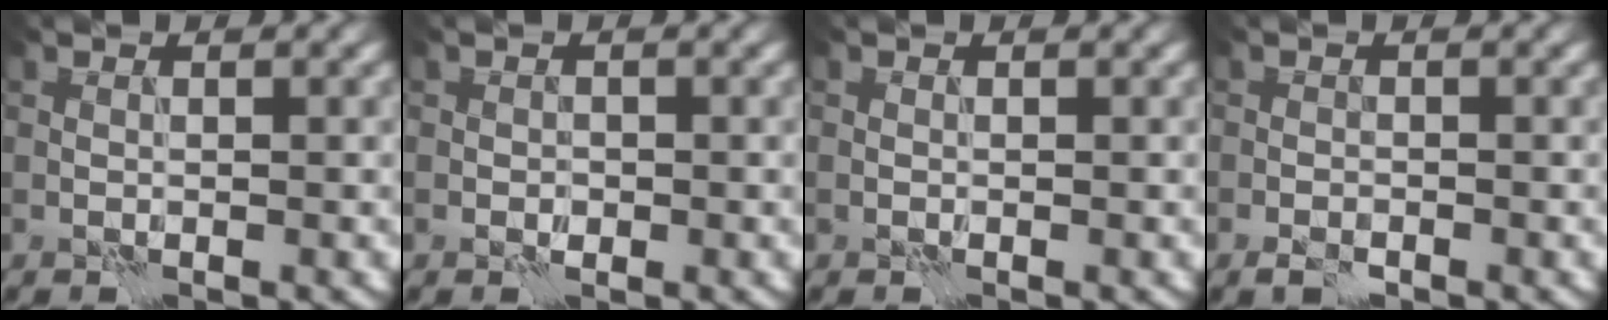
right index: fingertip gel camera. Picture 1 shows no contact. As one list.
[{"total": 1.0, "force": [-0.2, 0.8, 0.5], "torque": [-0.009, -0.002, -0.005]}, {"total": 0.0}, {"total": 1.5, "force": [-1.0, 0.8, 0.8], "torque": [-0.016, -0.001, -0.022]}]